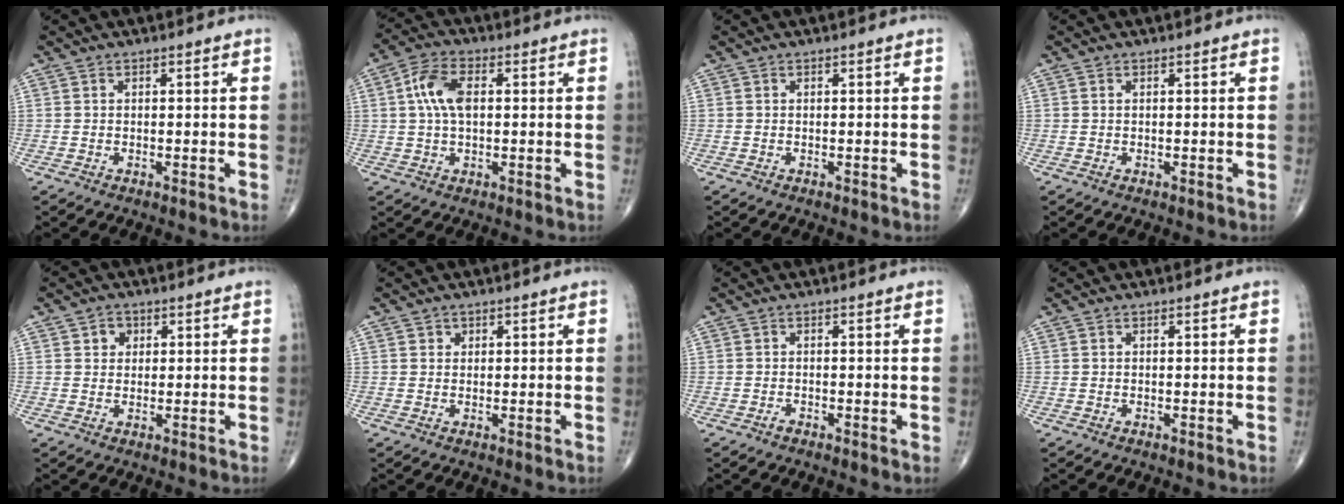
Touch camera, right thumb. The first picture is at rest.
{"total": 7.8, "force": [1.3, 4.2, 6.4], "torque": [-0.132, 0.013, 0.023]}
{"total": 0.0}
{"total": 0.0}
{"total": 2.8, "force": [1.0, 2.3, 1.0], "torque": [0.000, -0.003, 0.012]}
{"total": 1.1, "force": [0.5, 0.9, 0.2], "torque": [0.008, -0.002, 0.005]}
{"total": 0.8, "force": [-0.5, 0.3, 0.6], "torque": [-0.008, -0.001, -0.013]}
{"total": 0.0}